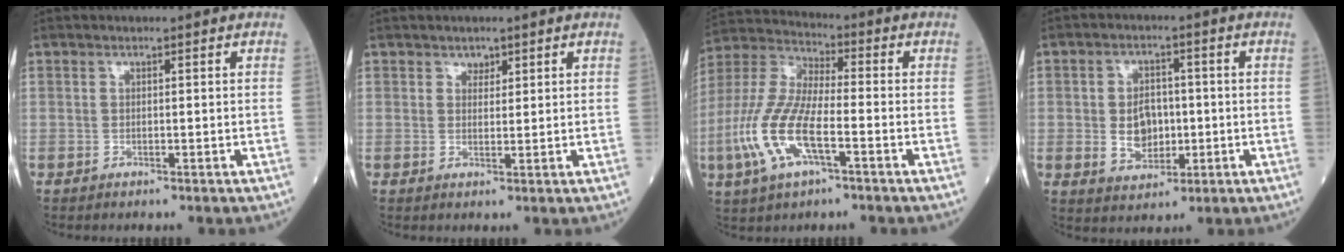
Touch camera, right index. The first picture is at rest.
{"total": 1.4, "force": [1.0, 0.9, 0.3], "torque": [-0.001, -0.004, 0.016]}
{"total": 13.3, "force": [-4.5, 4.2, 11.9], "torque": [-0.272, -0.004, -0.088]}
{"total": 6.0, "force": [-0.5, 4.1, 4.3], "torque": [-0.078, 0.004, -0.002]}